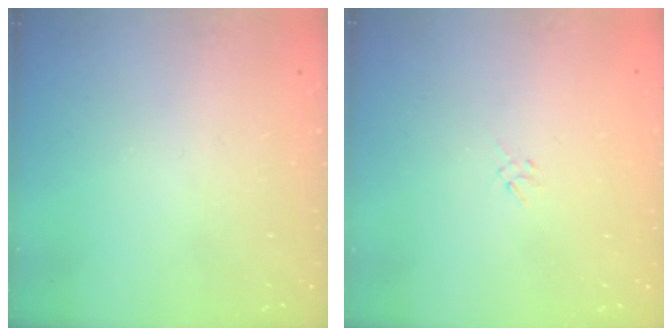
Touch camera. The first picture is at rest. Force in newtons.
{"total": 1.3, "press": 1.2, "slide": 0.5}